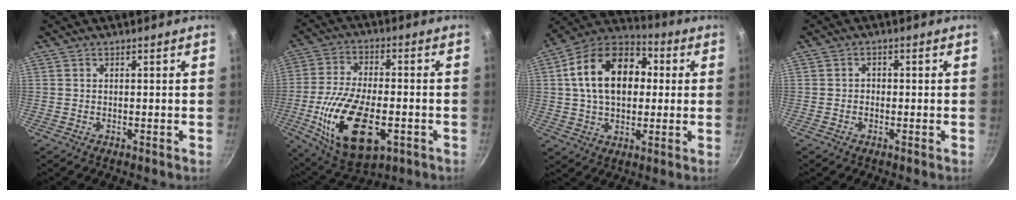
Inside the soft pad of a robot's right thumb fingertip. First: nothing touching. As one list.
[{"total": 19.4, "force": [-5.7, 9.6, 15.8], "torque": [-0.291, 0.005, -0.084]}, {"total": 18.8, "force": [2.9, 12.5, 13.8], "torque": [-0.209, 0.022, 0.041]}, {"total": 1.2, "force": [-0.4, 1.1, 0.4], "torque": [0.009, 0.006, -0.013]}]